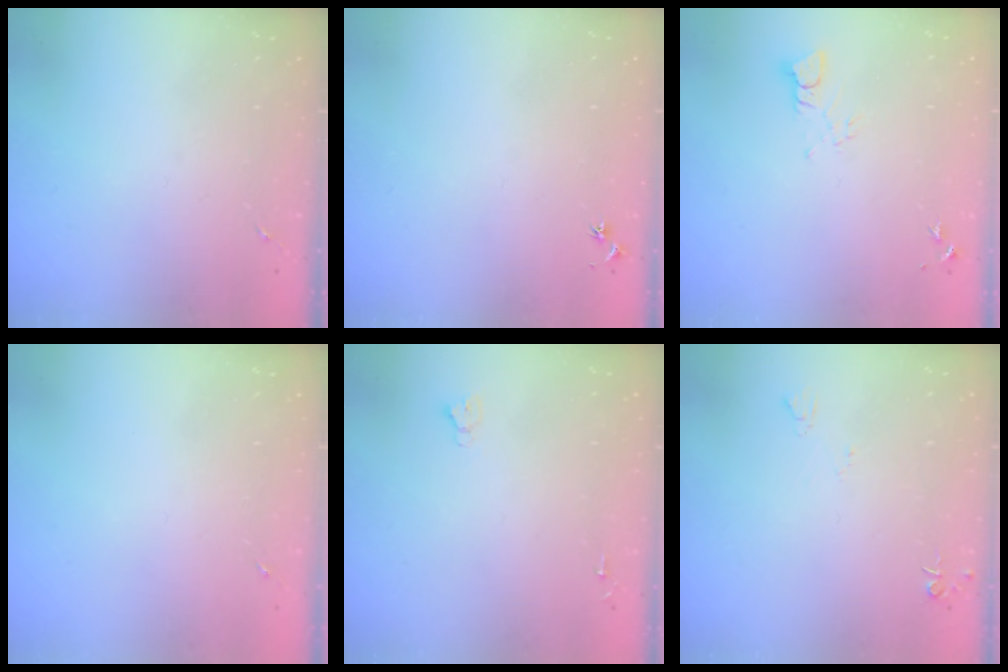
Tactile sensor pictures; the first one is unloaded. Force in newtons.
{"total": 3.0, "press": 2.9, "slide": 0.4}
{"total": 3.2, "press": 3.2, "slide": 0.3}
{"total": 0.0}
{"total": 2.7, "press": 2.7, "slide": 0.0}
{"total": 4.6, "press": 4.6, "slide": 0.7}